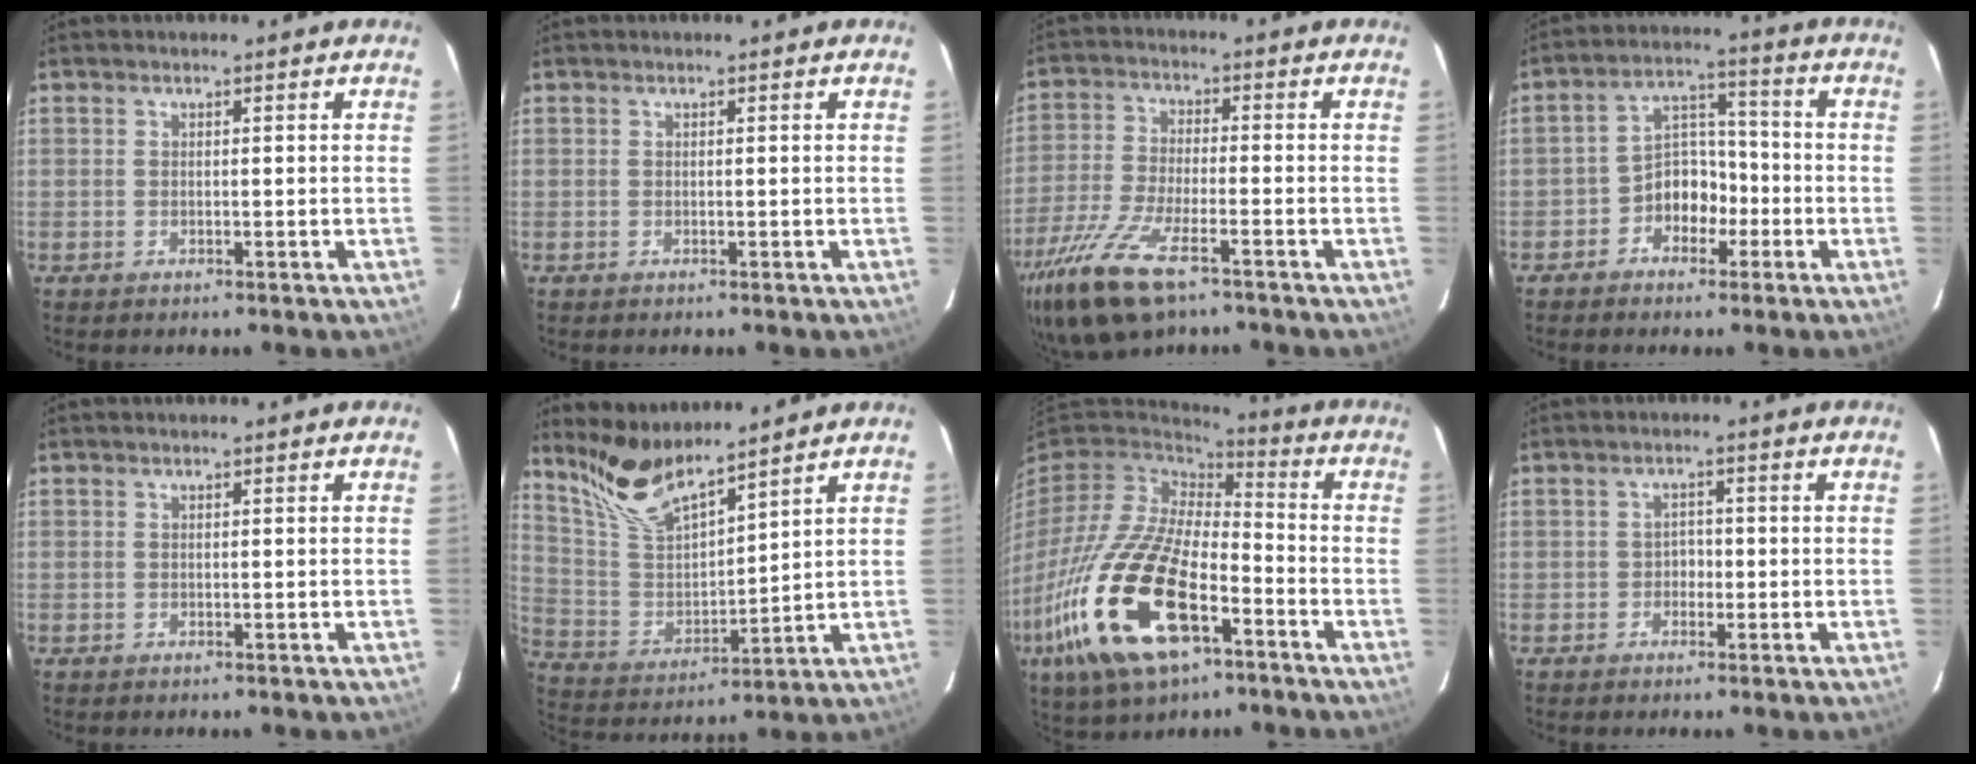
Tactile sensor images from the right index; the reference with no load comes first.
{"total": 0.0}
{"total": 15.5, "force": [-9.7, 5.3, 10.9], "torque": [-0.242, -0.041, -0.189]}
{"total": 6.9, "force": [-3.4, 5.2, 3.0], "torque": [-0.048, 0.031, -0.056]}
{"total": 0.0}
{"total": 11.8, "force": [10.1, 2.4, 5.6], "torque": [-0.118, -0.005, 0.209]}
{"total": 26.6, "force": [-11.4, 12.1, 20.7], "torque": [-0.448, -0.050, -0.208]}
{"total": 1.8, "force": [-0.8, 1.6, 0.5], "torque": [-0.009, 0.006, -0.013]}